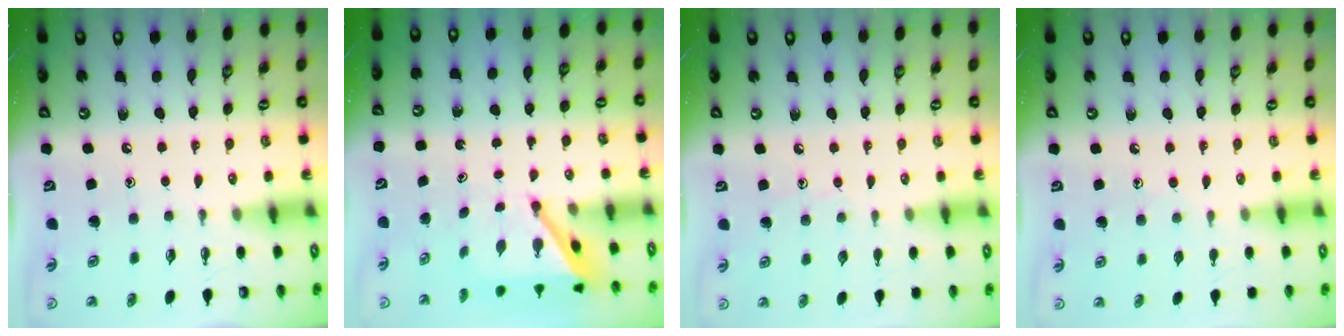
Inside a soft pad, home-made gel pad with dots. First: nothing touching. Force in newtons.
{"total": 3.9, "press": 3.9, "slide": 0.4}
{"total": 3.8, "press": 3.8, "slide": 0.4}
{"total": 5.2, "press": 5.2, "slide": 0.6}